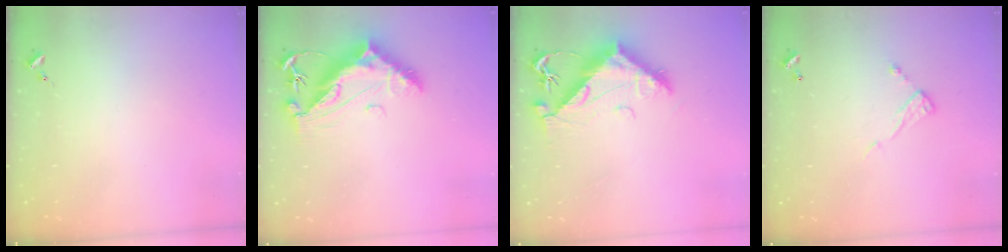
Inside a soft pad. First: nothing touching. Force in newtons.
{"total": 13.0, "press": 12.9, "slide": 1.6}
{"total": 12.3, "press": 12.2, "slide": 1.5}
{"total": 6.6, "press": 6.6, "slide": 0.3}